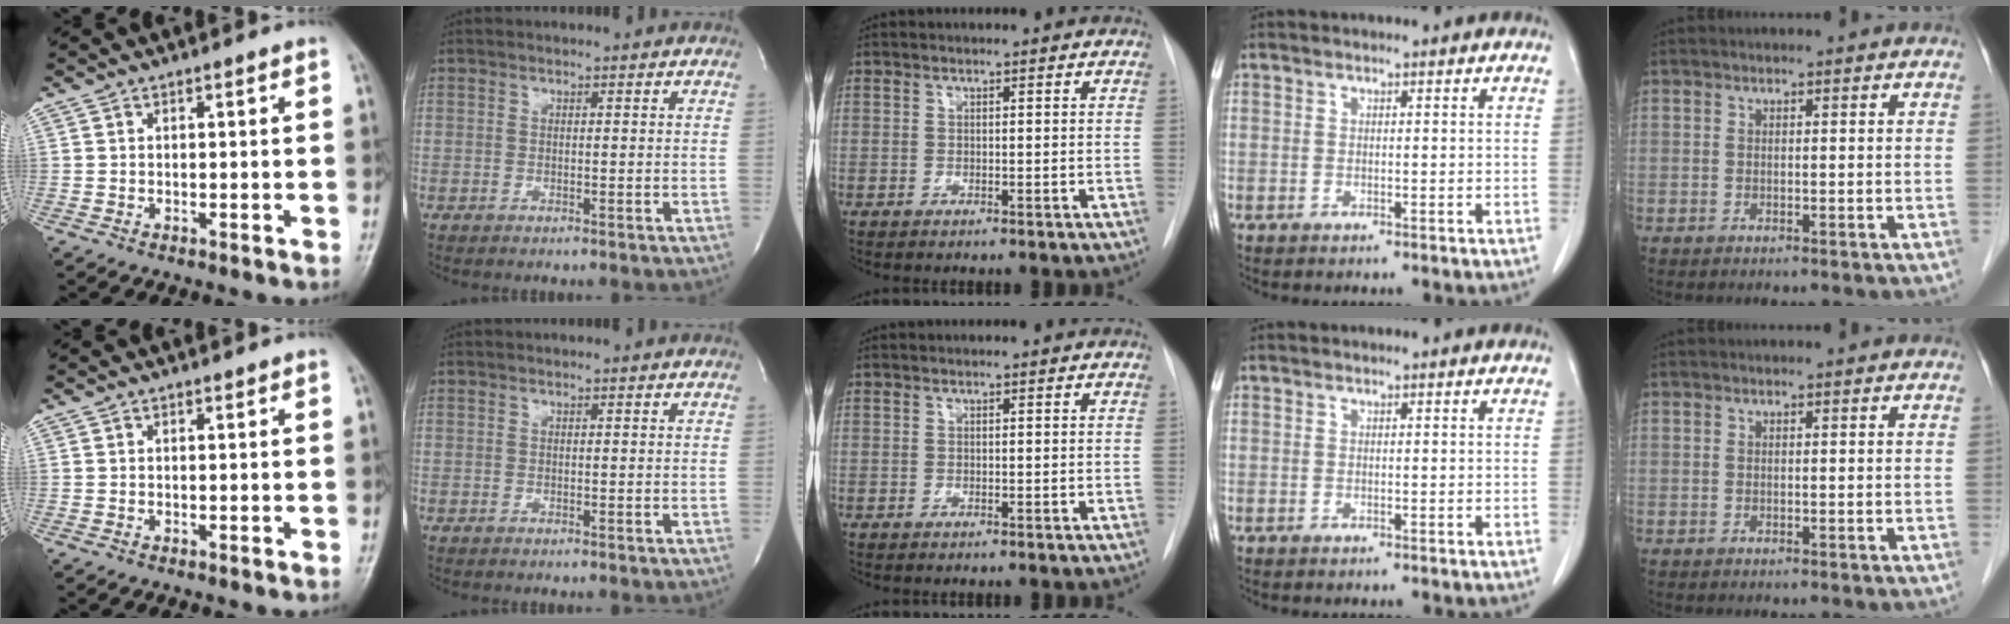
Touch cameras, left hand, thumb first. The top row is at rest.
{}